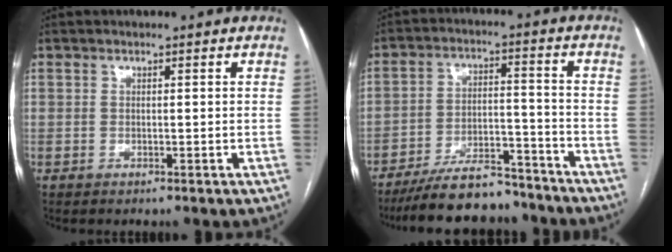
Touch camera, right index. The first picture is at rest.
{"total": 13.5, "force": [-12.0, 3.8, 5.1], "torque": [-0.076, 0.019, -0.193]}